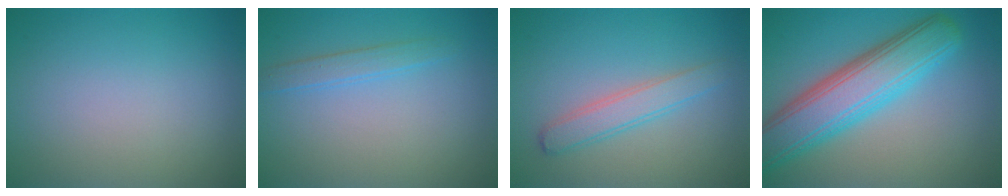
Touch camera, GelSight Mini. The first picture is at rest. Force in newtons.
{"total": 1.7, "press": 1.7, "slide": 0.1}
{"total": 2.5, "press": 2.5, "slide": 0.1}
{"total": 8.1, "press": 8.1, "slide": 0.2}